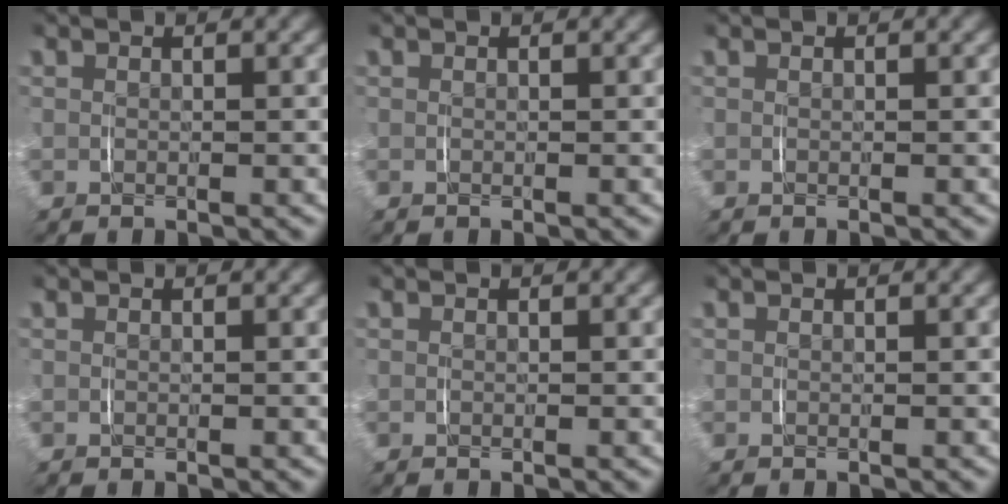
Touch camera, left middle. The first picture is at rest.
{"total": 0.0}
{"total": 0.0}
{"total": 0.0}
{"total": 0.0}
{"total": 0.0}